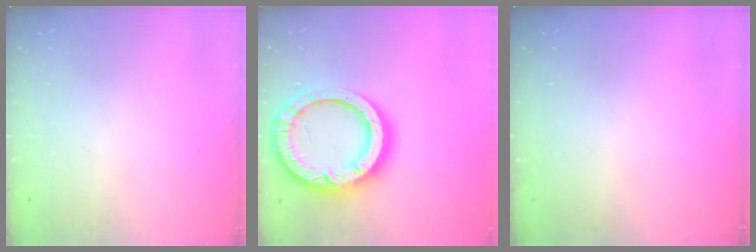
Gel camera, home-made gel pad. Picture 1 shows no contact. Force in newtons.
{"total": 20.3, "press": 20.2, "slide": 2.0}
{"total": 0.0}